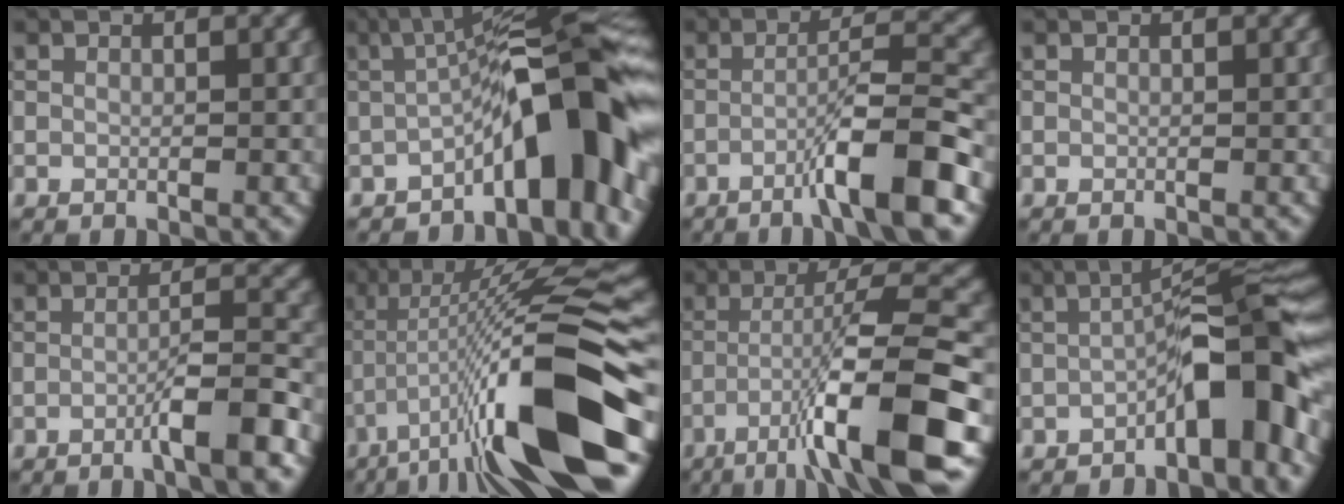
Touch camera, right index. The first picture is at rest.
{"total": 11.5, "force": [-3.3, 2.9, 10.6], "torque": [-0.135, 0.026, -0.060]}
{"total": 7.2, "force": [-3.4, 0.8, 6.3], "torque": [-0.092, 0.017, -0.068]}
{"total": 0.0}
{"total": 4.5, "force": [-2.0, 0.5, 4.0], "torque": [-0.054, 0.015, -0.045]}
{"total": 14.4, "force": [-5.2, 2.5, 13.2], "torque": [-0.220, 0.010, -0.081]}
{"total": 10.8, "force": [-5.1, 1.3, 9.4], "torque": [-0.145, 0.019, -0.082]}
{"total": 7.7, "force": [-2.8, 1.7, 7.0], "torque": [-0.092, 0.027, -0.052]}